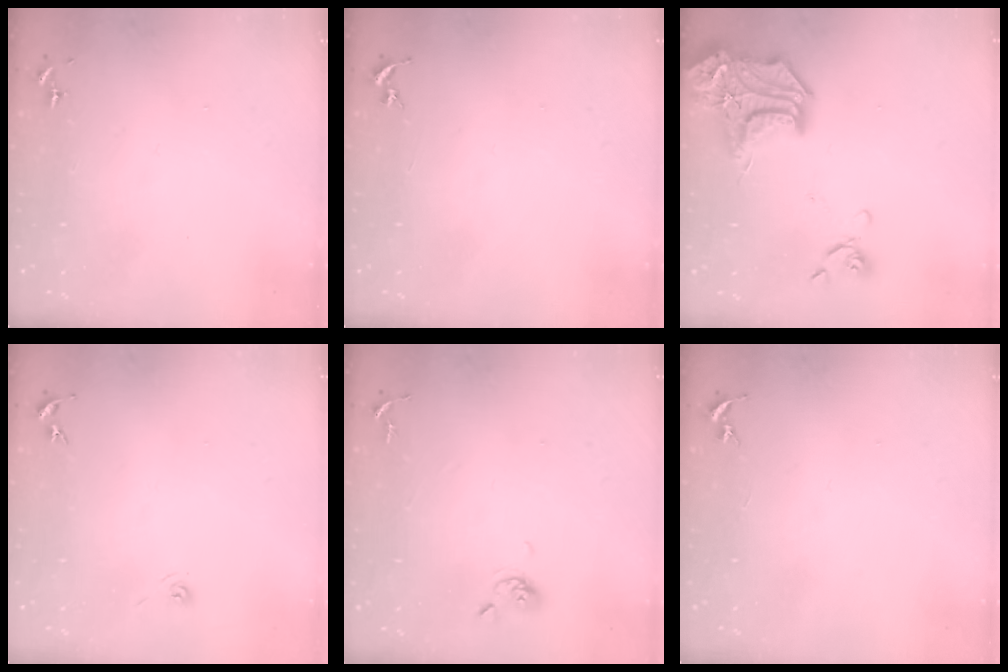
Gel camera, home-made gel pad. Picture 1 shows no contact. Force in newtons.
{"total": 0.0}
{"total": 19.5, "press": 19.4, "slide": 2.1}
{"total": 3.3, "press": 2.7, "slide": 2.0}
{"total": 4.7, "press": 4.7, "slide": 0.7}
{"total": 0.0}